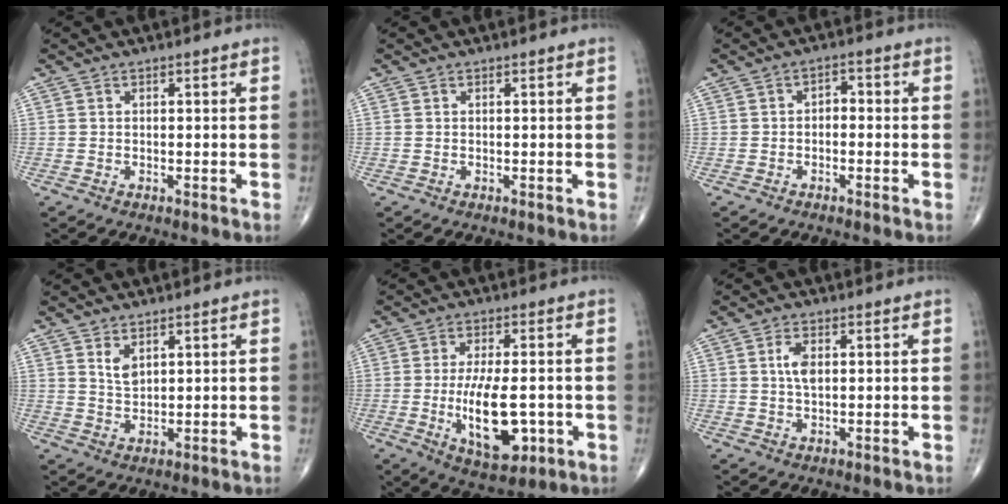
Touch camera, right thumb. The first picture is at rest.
{"total": 0.0}
{"total": 2.4, "force": [-0.5, 1.6, 1.7], "torque": [-0.013, 0.016, -0.019]}
{"total": 2.9, "force": [1.6, 1.5, 1.9], "torque": [-0.028, -0.012, 0.034]}
{"total": 12.7, "force": [-2.5, 5.5, 11.2], "torque": [-0.178, -0.006, -0.028]}
{"total": 3.5, "force": [0.7, 1.7, 3.0], "torque": [-0.058, 0.000, 0.011]}